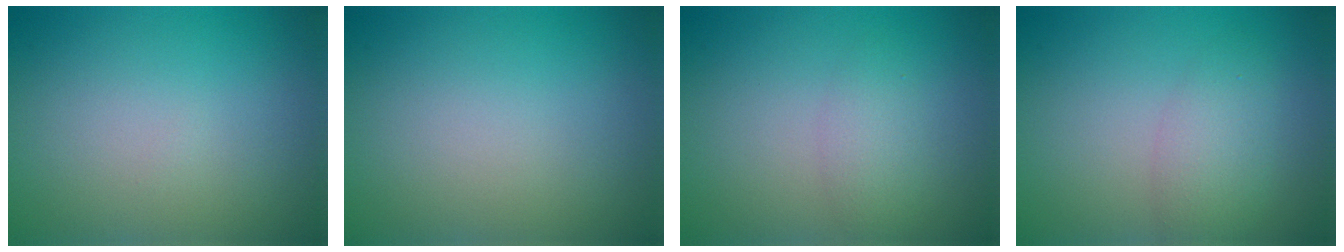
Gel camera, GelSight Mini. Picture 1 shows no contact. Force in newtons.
{"total": 0.0}
{"total": 2.0, "press": 2.0, "slide": 0.1}
{"total": 3.0, "press": 3.0, "slide": 0.0}